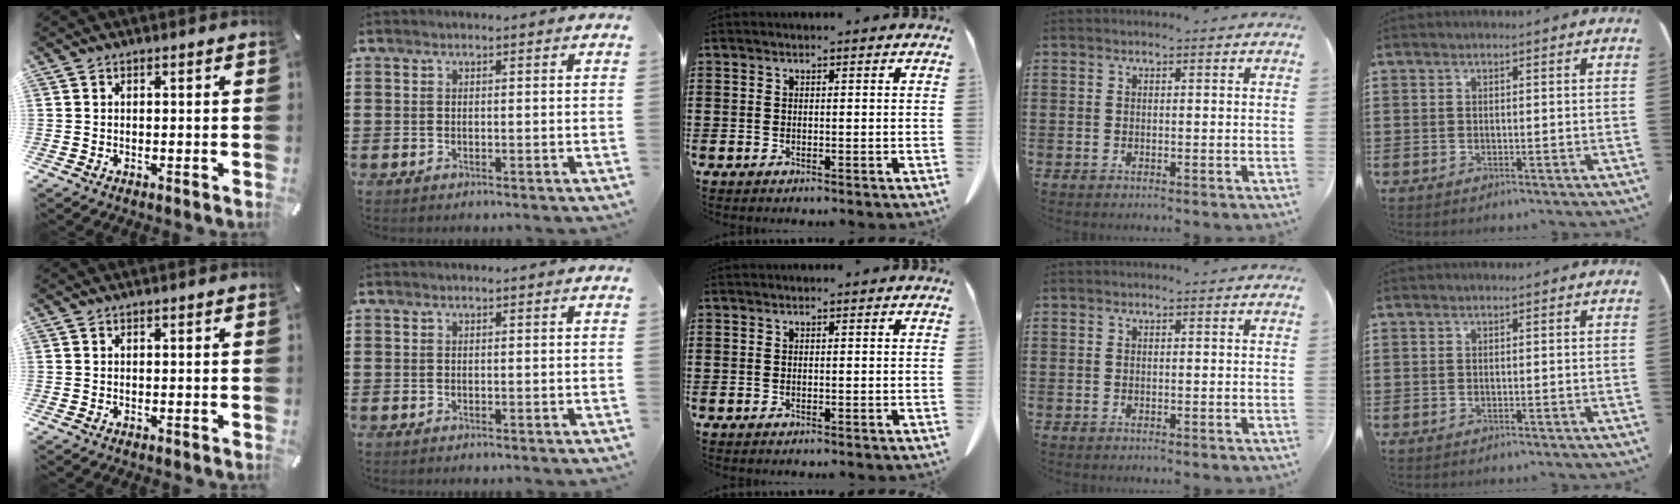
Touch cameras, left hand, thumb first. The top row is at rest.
{}